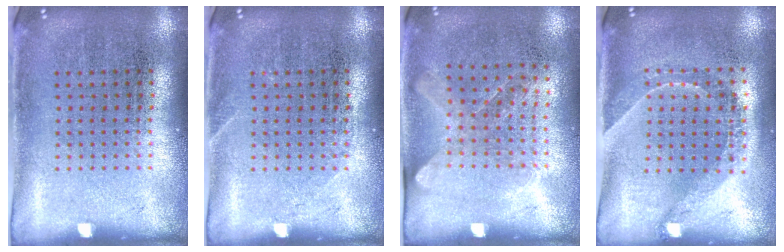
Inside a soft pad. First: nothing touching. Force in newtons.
{"total": 0.7, "press": 0.6, "slide": 0.2}
{"total": 1.2, "press": 1.0, "slide": 0.7}
{"total": 1.6, "press": 1.2, "slide": 1.1}